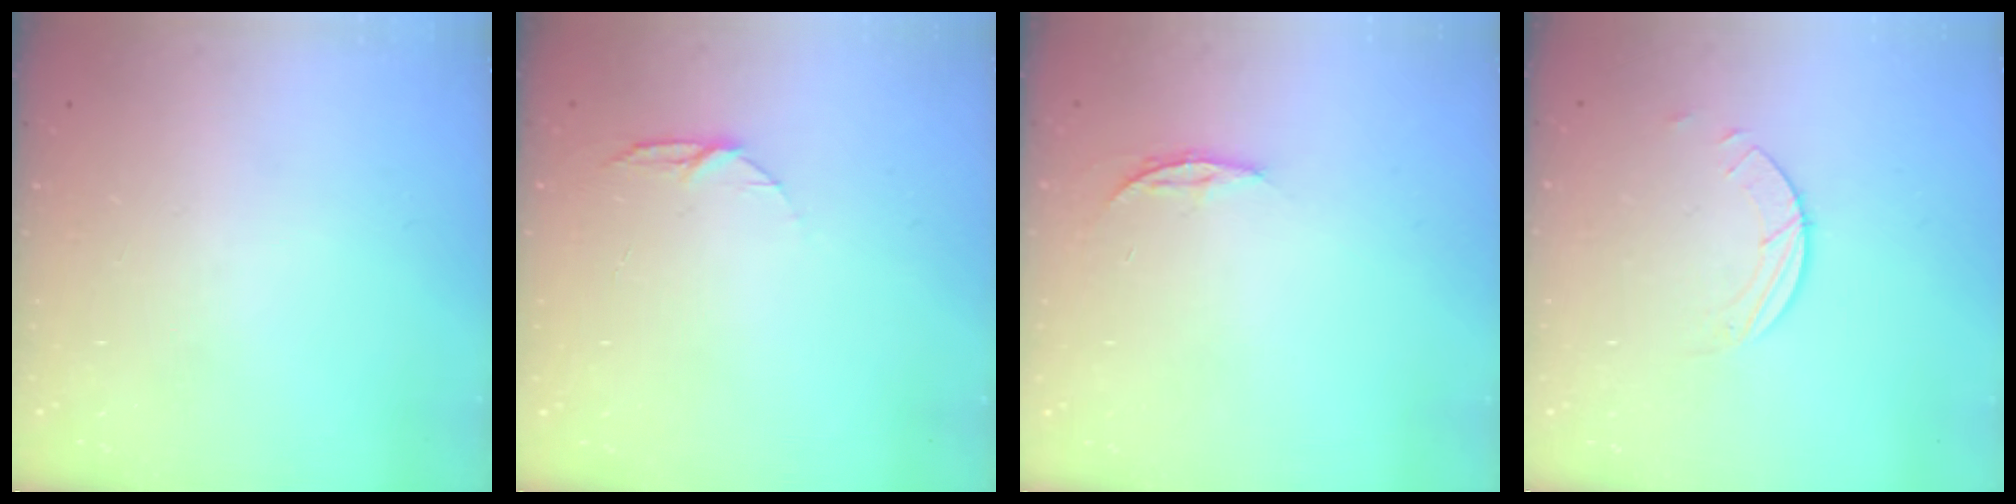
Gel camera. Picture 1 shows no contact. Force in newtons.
{"total": 4.8, "press": 4.8, "slide": 0.6}
{"total": 3.6, "press": 3.6, "slide": 0.3}
{"total": 2.0, "press": 2.0, "slide": 0.2}